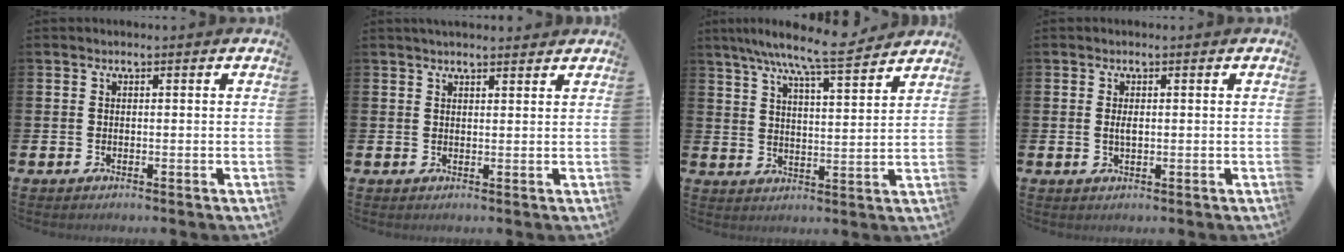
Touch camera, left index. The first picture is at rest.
{"total": 2.1, "force": [2.0, 0.3, 0.4], "torque": [-0.003, -0.008, 0.035]}
{"total": 8.4, "force": [7.6, 0.1, 3.6], "torque": [-0.082, -0.047, 0.130]}
{"total": 1.2, "force": [0.1, 0.4, 1.1], "torque": [-0.023, 0.003, -0.001]}